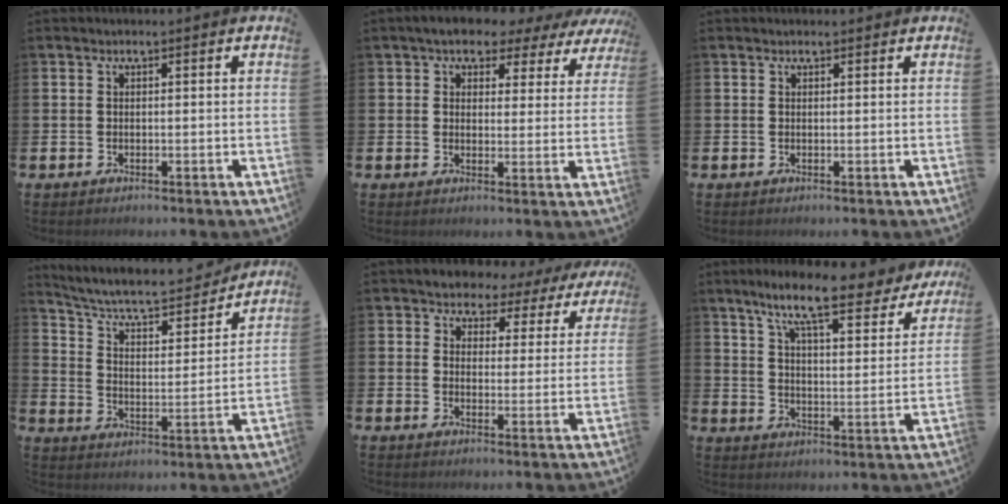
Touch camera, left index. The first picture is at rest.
{"total": 4.9, "force": [4.2, 2.3, 1.1], "torque": [-0.041, -0.022, 0.070]}
{"total": 0.6, "force": [0.6, 0.1, 0.1], "torque": [0.007, -0.003, 0.009]}
{"total": 7.5, "force": [6.8, 1.9, 2.6], "torque": [-0.079, -0.052, 0.111]}
{"total": 3.7, "force": [3.1, 2.0, -0.1], "torque": [-0.017, -0.025, 0.048]}
{"total": 10.2, "force": [8.4, 1.5, 5.6], "torque": [-0.123, -0.041, 0.140]}